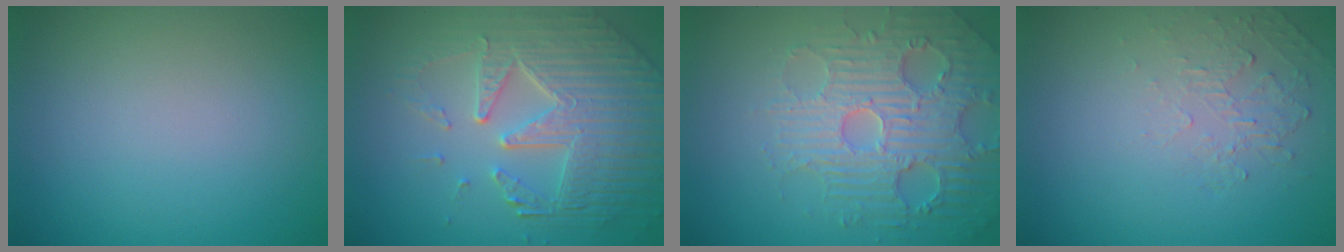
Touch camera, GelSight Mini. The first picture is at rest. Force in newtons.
{"total": 7.7, "press": 5.5, "slide": 5.3}
{"total": 5.0, "press": 4.9, "slide": 1.2}
{"total": 1.9, "press": 0.5, "slide": 1.9}